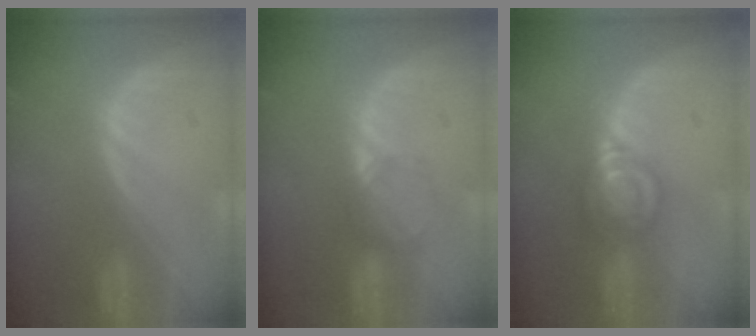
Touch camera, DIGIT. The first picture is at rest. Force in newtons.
{"total": 2.2, "press": 2.2, "slide": 0.2}
{"total": 6.6, "press": 5.7, "slide": 3.4}